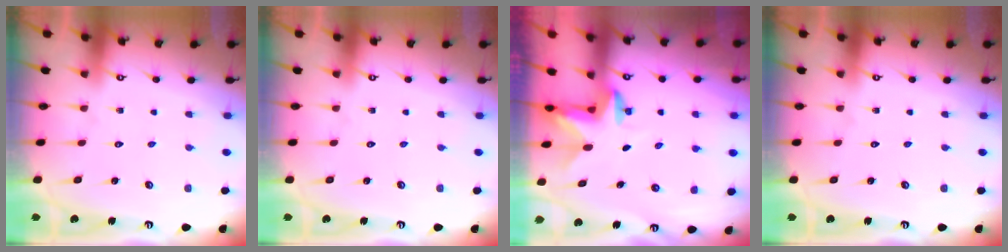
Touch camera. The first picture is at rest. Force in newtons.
{"total": 0.0}
{"total": 2.3, "press": 2.3, "slide": 0.4}
{"total": 0.0}